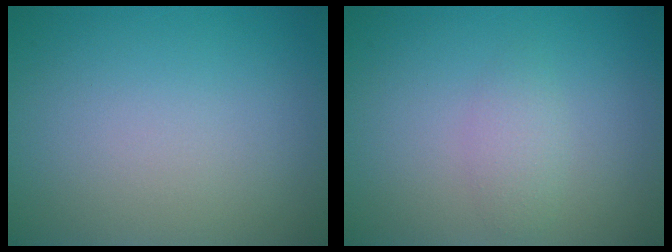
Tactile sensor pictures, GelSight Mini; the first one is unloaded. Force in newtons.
{"total": 1.5, "press": 1.5, "slide": 0.0}